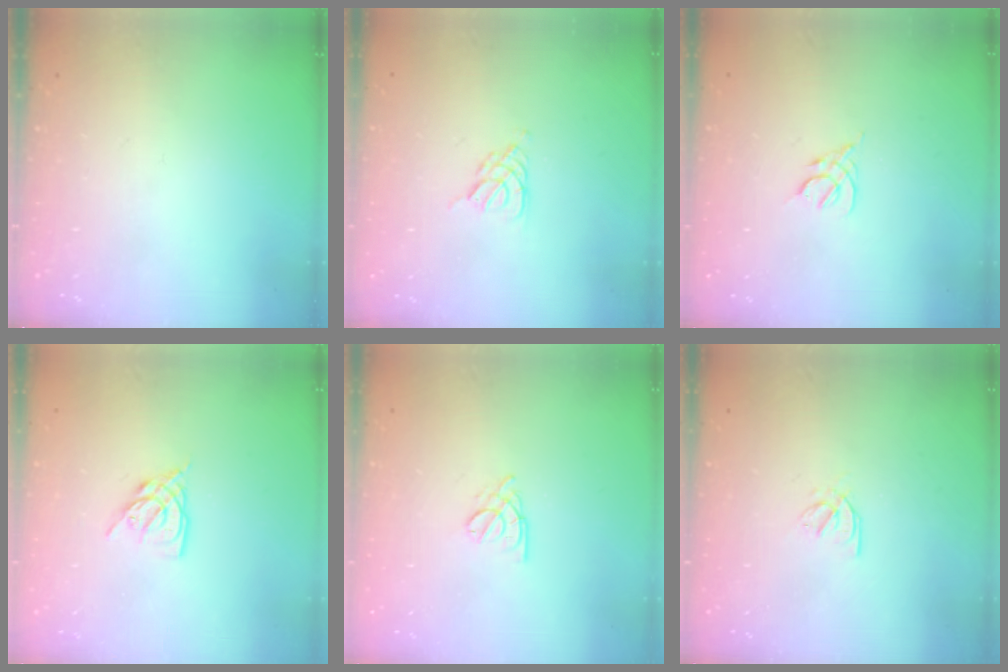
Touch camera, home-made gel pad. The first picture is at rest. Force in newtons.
{"total": 4.1, "press": 4.1, "slide": 0.6}
{"total": 2.4, "press": 2.3, "slide": 0.6}
{"total": 8.0, "press": 7.9, "slide": 1.1}
{"total": 1.6, "press": 1.5, "slide": 0.5}
{"total": 2.1, "press": 2.0, "slide": 0.5}